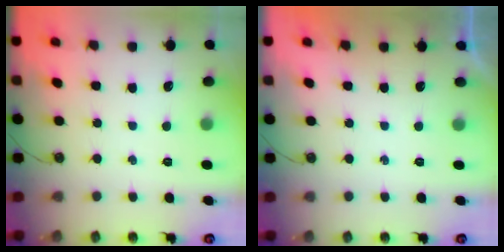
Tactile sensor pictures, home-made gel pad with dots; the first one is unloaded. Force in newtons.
{"total": 0.0}